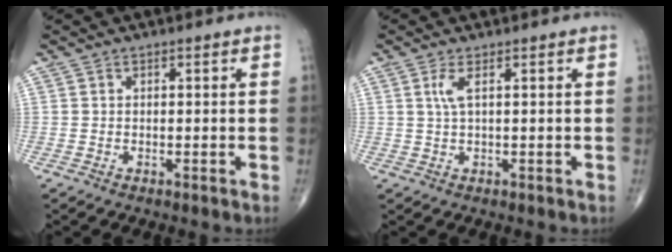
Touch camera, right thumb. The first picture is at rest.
{"total": 2.3, "force": [0.7, 0.3, 2.2], "torque": [-0.061, 0.004, 0.020]}